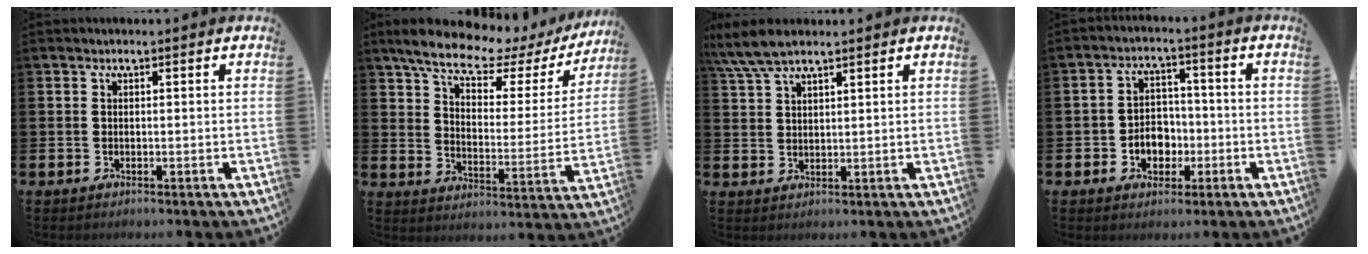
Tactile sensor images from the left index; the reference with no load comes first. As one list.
[{"total": 9.5, "force": [8.0, 2.3, 4.5], "torque": [-0.107, -0.050, 0.132]}, {"total": 5.9, "force": [4.9, 1.4, 3.0], "torque": [-0.063, -0.011, 0.088]}, {"total": 4.4, "force": [-1.3, 3.7, 1.9], "torque": [-0.034, 0.003, -0.033]}]